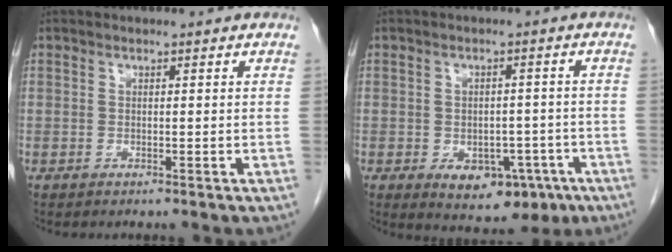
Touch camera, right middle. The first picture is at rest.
{"total": 8.4, "force": [-3.9, 5.2, 5.3], "torque": [-0.057, 0.006, -0.041]}